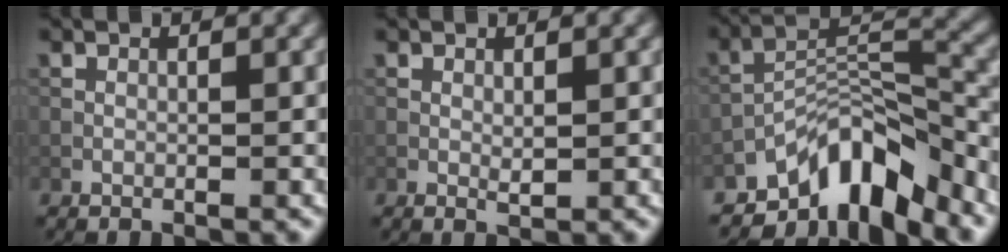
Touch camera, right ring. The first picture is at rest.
{"total": 0.7, "force": [0.2, 0.3, 0.6], "torque": [-0.011, -0.003, 0.003]}
{"total": 8.8, "force": [-6.5, 3.3, 5.0], "torque": [-0.063, 0.004, -0.124]}